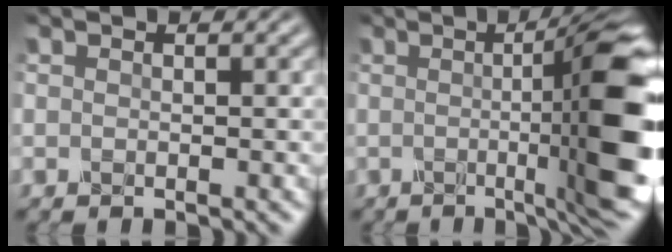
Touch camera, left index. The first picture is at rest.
{"total": 13.7, "force": [-0.3, 2.9, 13.4], "torque": [-0.135, -0.002, -0.002]}